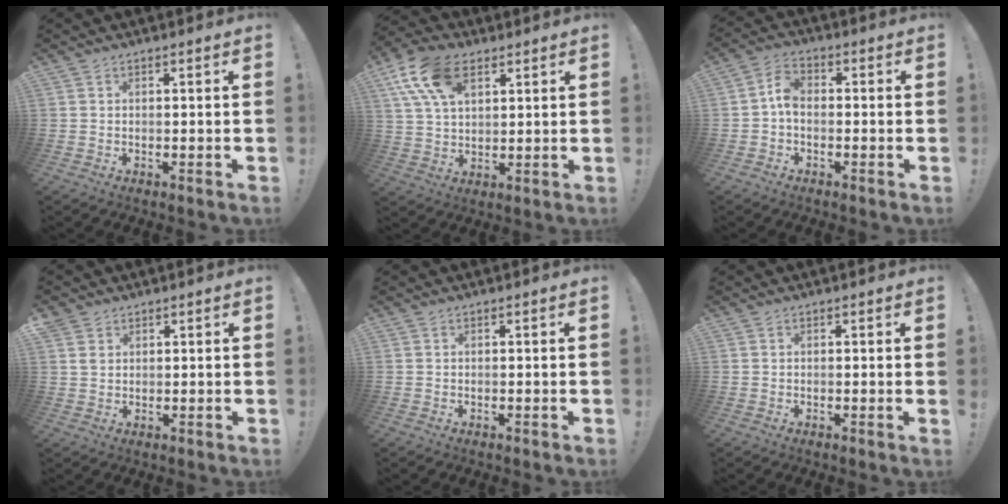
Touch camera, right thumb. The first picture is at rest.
{"total": 14.4, "force": [6.6, 8.6, 9.5], "torque": [-0.179, -0.012, 0.124]}
{"total": 5.4, "force": [-0.9, 3.5, 4.0], "torque": [-0.075, 0.011, -0.015]}
{"total": 3.3, "force": [1.9, 2.5, 0.9], "torque": [-0.009, -0.009, 0.034]}
{"total": 0.0}
{"total": 0.7, "force": [0.2, -0.3, 0.6], "torque": [-0.004, -0.004, 0.002]}